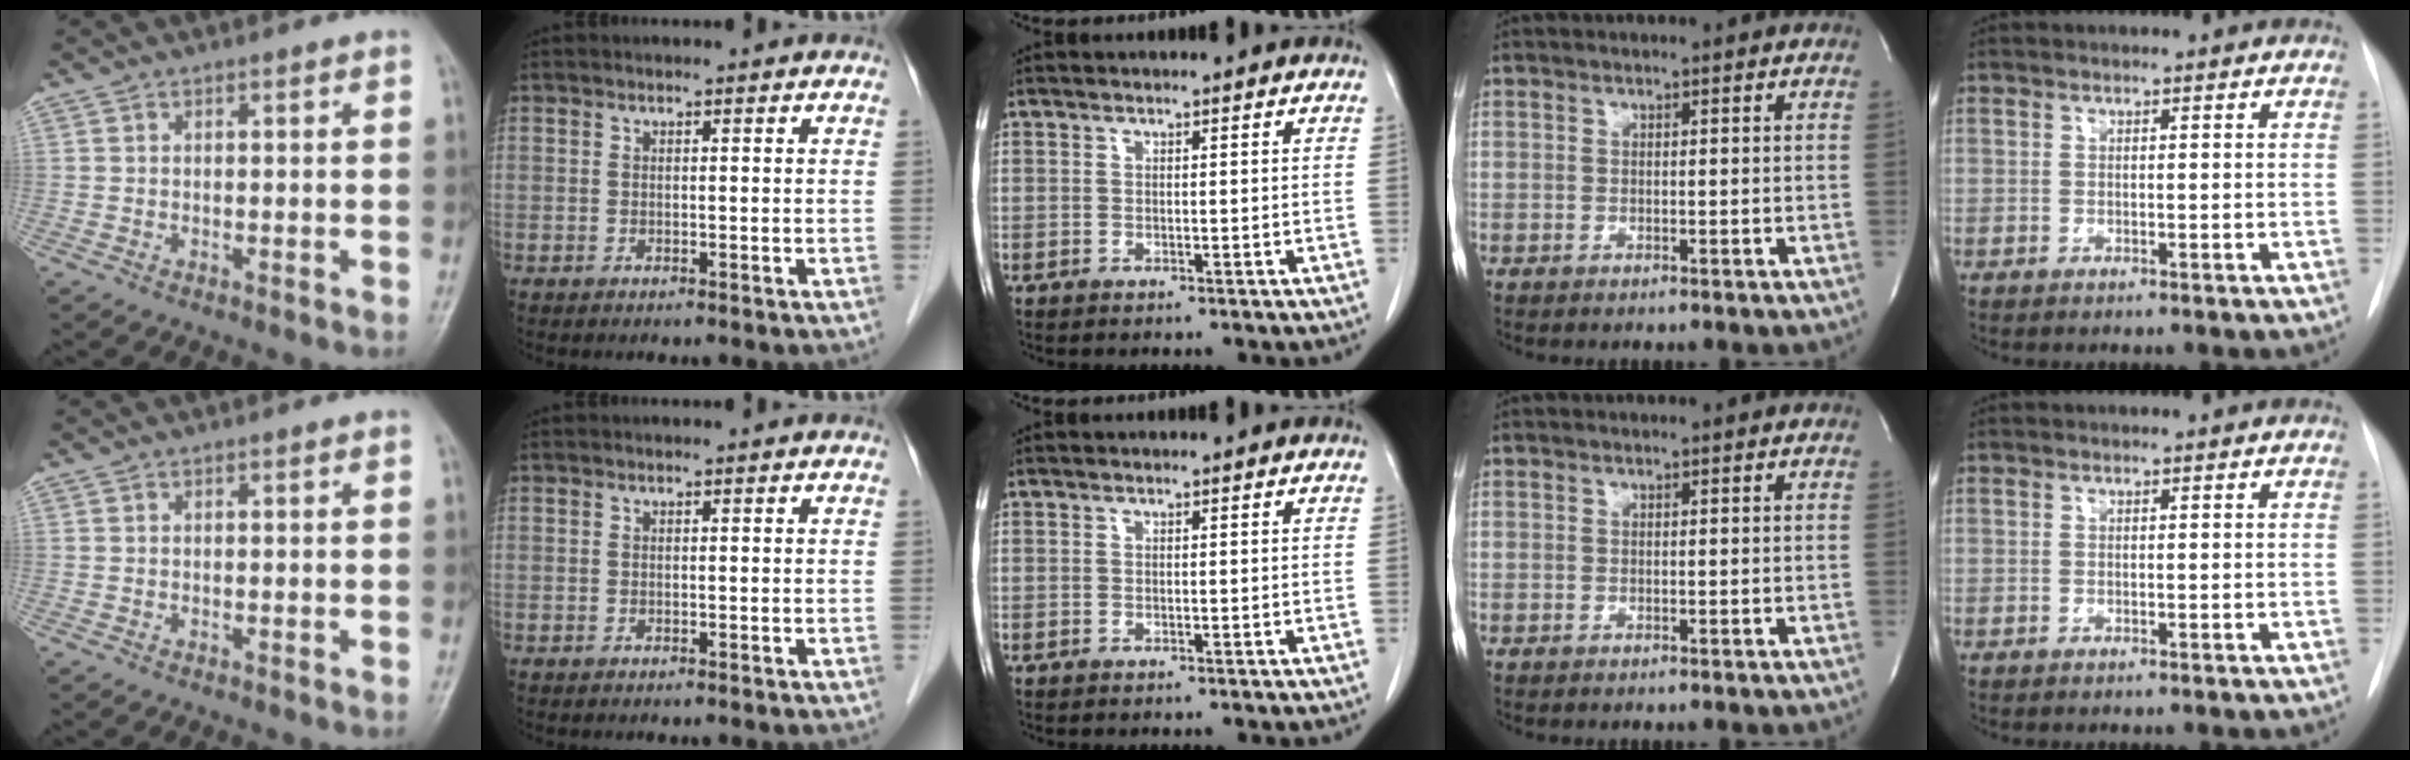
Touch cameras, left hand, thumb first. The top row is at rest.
{}